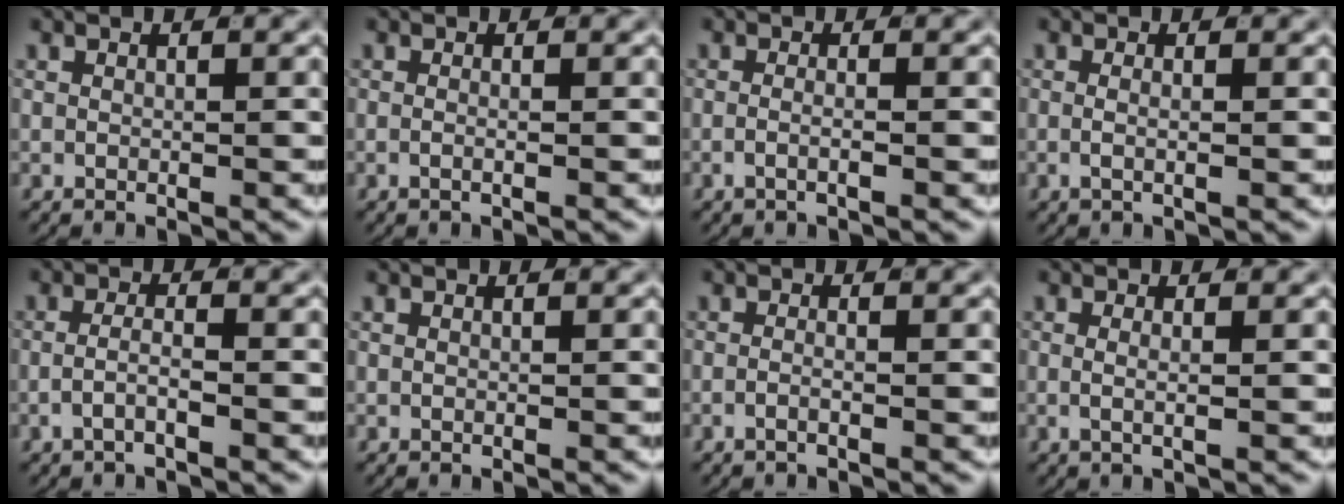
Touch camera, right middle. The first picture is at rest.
{"total": 0.8, "force": [-0.5, -0.1, 0.7], "torque": [-0.016, -0.003, -0.007]}
{"total": 1.5, "force": [-1.0, -0.1, 1.1], "torque": [-0.030, -0.007, -0.015]}
{"total": 1.3, "force": [-0.5, 0.0, 1.1], "torque": [-0.030, -0.009, -0.008]}
{"total": 2.1, "force": [-1.4, 0.2, 1.5], "torque": [-0.031, -0.007, -0.024]}
{"total": 0.0}
{"total": 1.2, "force": [-0.9, 0.0, 0.8], "torque": [-0.021, -0.004, -0.017]}
{"total": 1.4, "force": [-0.2, 0.1, 1.4], "torque": [-0.034, -0.011, 0.000]}